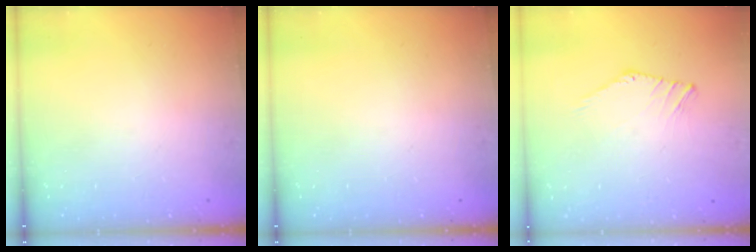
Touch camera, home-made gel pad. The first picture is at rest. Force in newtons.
{"total": 0.0}
{"total": 1.6, "press": 1.5, "slide": 0.4}